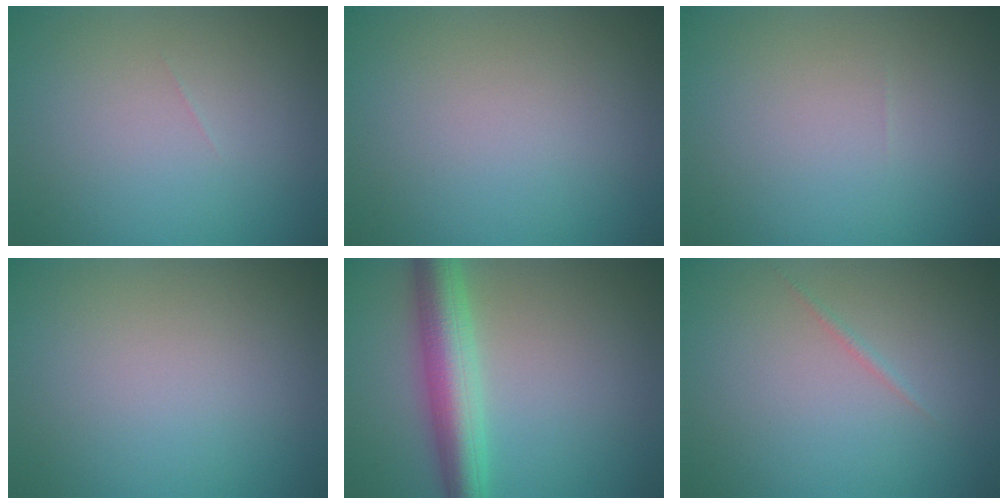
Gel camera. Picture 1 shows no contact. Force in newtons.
{"total": 0.0}
{"total": 0.0}
{"total": 0.0}
{"total": 6.1, "press": 6.1, "slide": 0.2}
{"total": 0.6, "press": 0.6, "slide": 0.0}